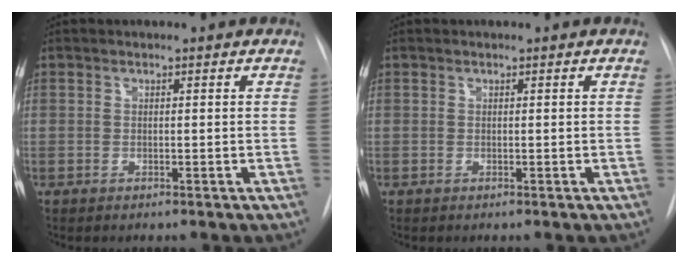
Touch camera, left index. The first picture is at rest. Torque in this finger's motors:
{"motor_torque": [0.00, 0.00, 0.00, 0.00]}